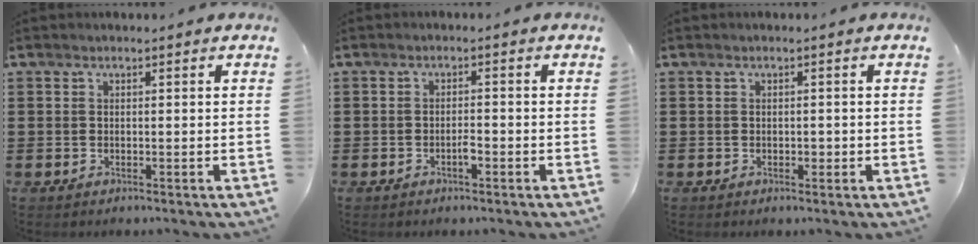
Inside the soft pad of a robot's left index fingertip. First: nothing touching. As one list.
[{"total": 1.7, "force": [-0.8, 0.5, 1.4], "torque": [-0.027, 0.001, -0.016]}, {"total": 0.9, "force": [-0.1, 0.6, 0.6], "torque": [-0.013, 0.002, -0.003]}]